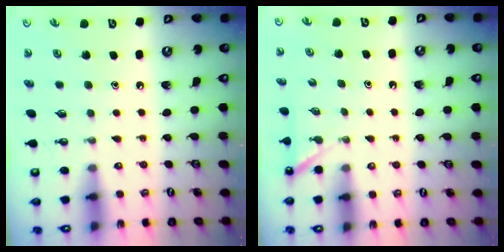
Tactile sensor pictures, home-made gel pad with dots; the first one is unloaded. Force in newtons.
{"total": 2.3, "press": 2.3, "slide": 0.2}